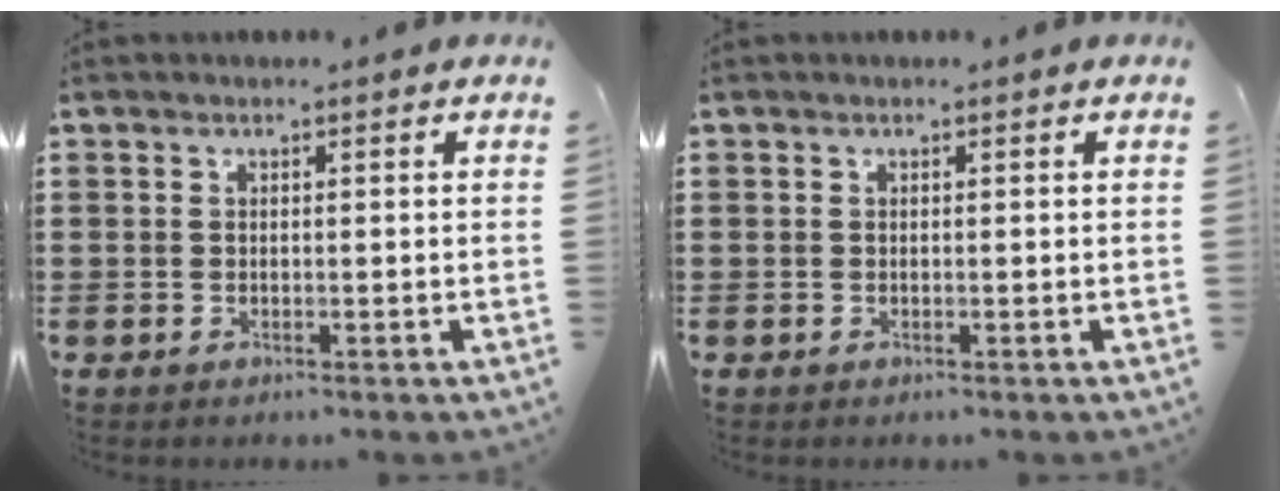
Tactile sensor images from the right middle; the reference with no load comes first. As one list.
[{"total": 0.0}]